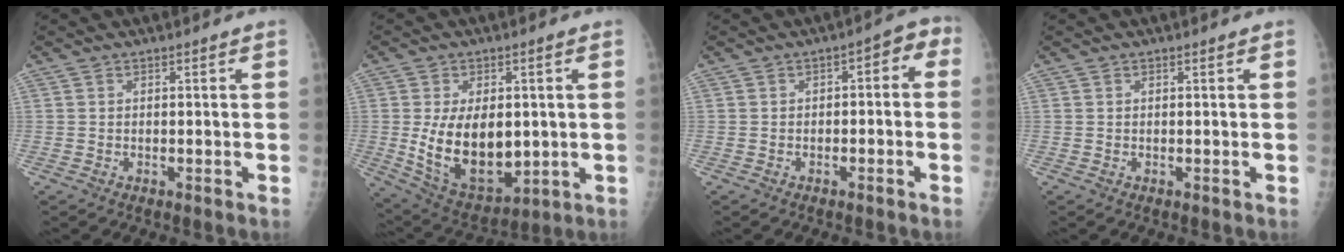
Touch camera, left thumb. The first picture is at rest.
{"total": 15.7, "force": [-0.3, 9.2, 12.7], "torque": [-0.186, -0.016, 0.023]}
{"total": 4.5, "force": [-0.9, 2.9, 3.3], "torque": [-0.018, 0.037, -0.020]}
{"total": 0.0}